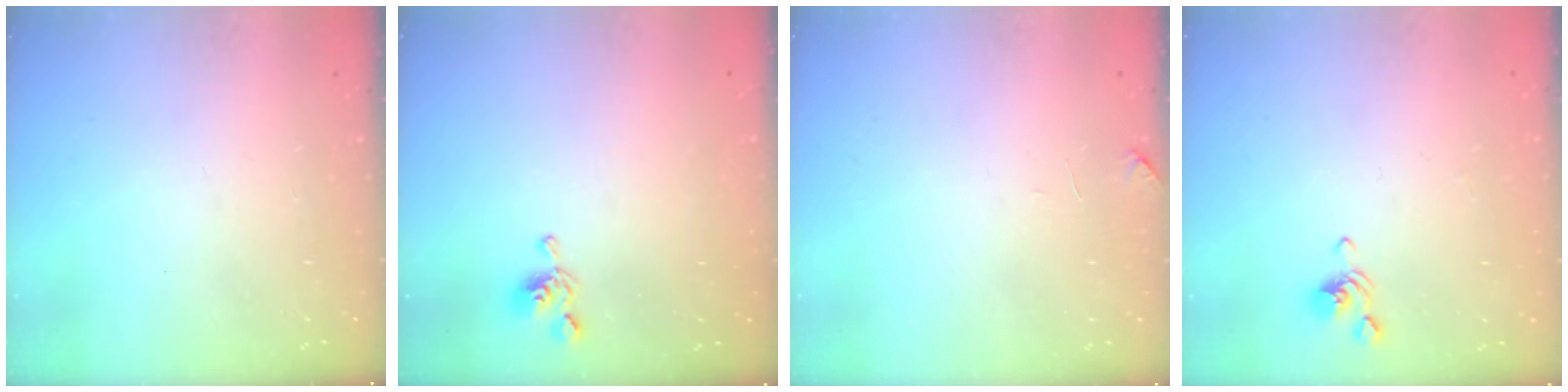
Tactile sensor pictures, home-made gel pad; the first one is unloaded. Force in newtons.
{"total": 5.3, "press": 5.3, "slide": 0.1}
{"total": 1.0, "press": 0.8, "slide": 0.6}
{"total": 2.8, "press": 2.8, "slide": 0.3}